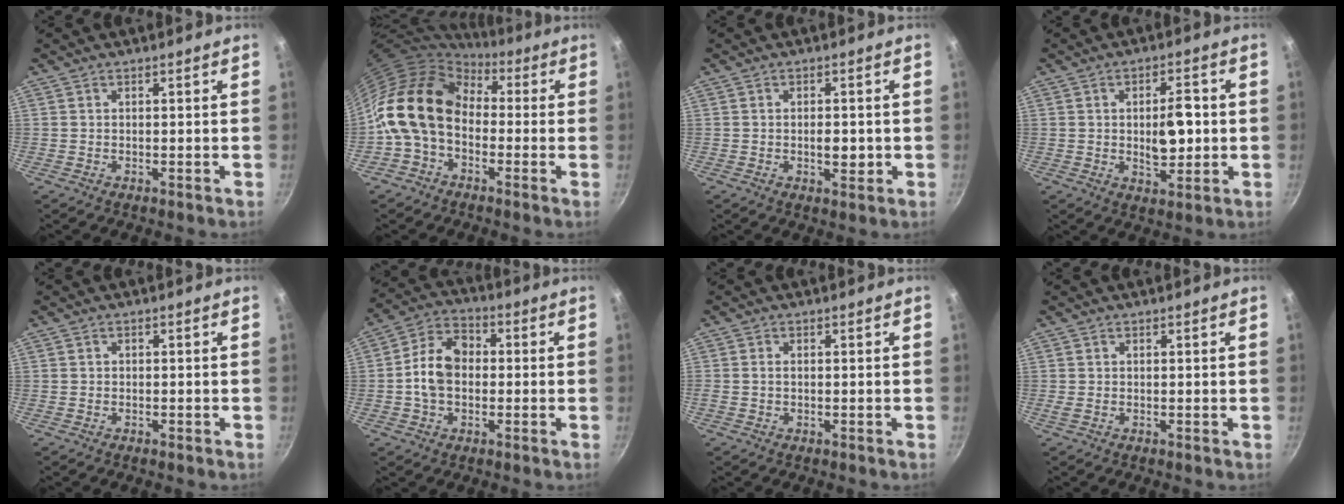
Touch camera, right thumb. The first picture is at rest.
{"total": 15.9, "force": [-0.5, 11.7, 10.7], "torque": [-0.179, 0.037, -0.030]}
{"total": 3.2, "force": [-0.4, 1.7, 2.8], "torque": [-0.032, -0.002, -0.006]}
{"total": 7.9, "force": [0.0, 4.1, 6.8], "torque": [-0.082, 0.000, 0.002]}
{"total": 0.8, "force": [-0.5, 0.6, 0.3], "torque": [-0.003, 0.002, -0.008]}
{"total": 10.0, "force": [-0.5, 7.2, 6.9], "torque": [-0.105, 0.028, -0.026]}
{"total": 0.9, "force": [-0.1, 0.6, 0.7], "torque": [-0.015, 0.003, -0.003]}
{"total": 0.7, "force": [0.0, 0.2, 0.7], "torque": [-0.011, -0.001, -0.001]}